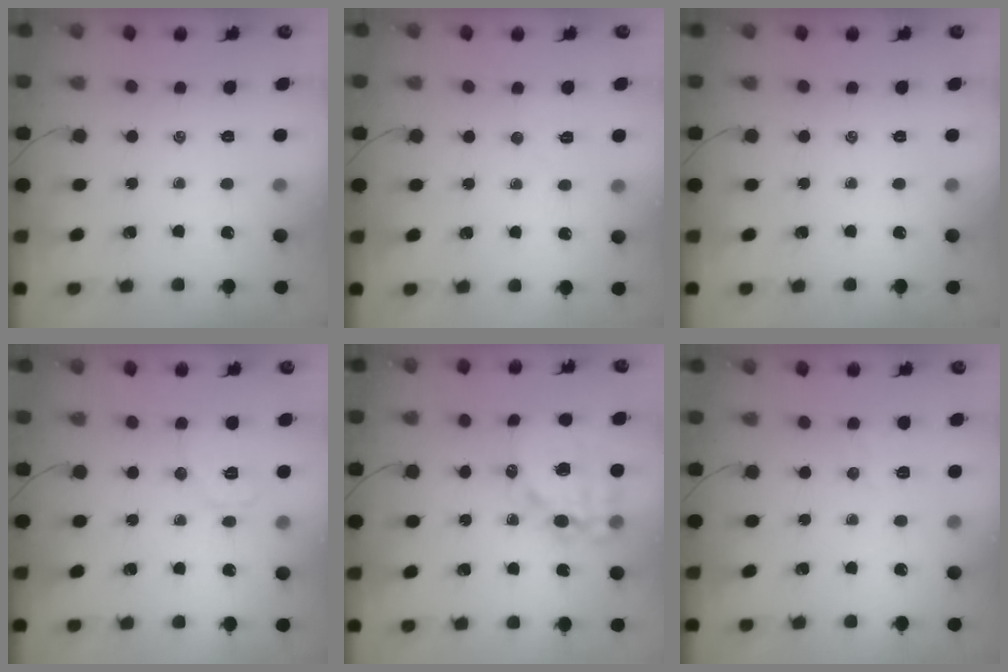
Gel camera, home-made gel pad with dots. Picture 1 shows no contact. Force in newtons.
{"total": 4.7, "press": 4.6, "slide": 1.0}
{"total": 0.0}
{"total": 7.6, "press": 7.6, "slide": 0.6}
{"total": 15.1, "press": 14.8, "slide": 3.1}
{"total": 4.7, "press": 4.6, "slide": 1.2}